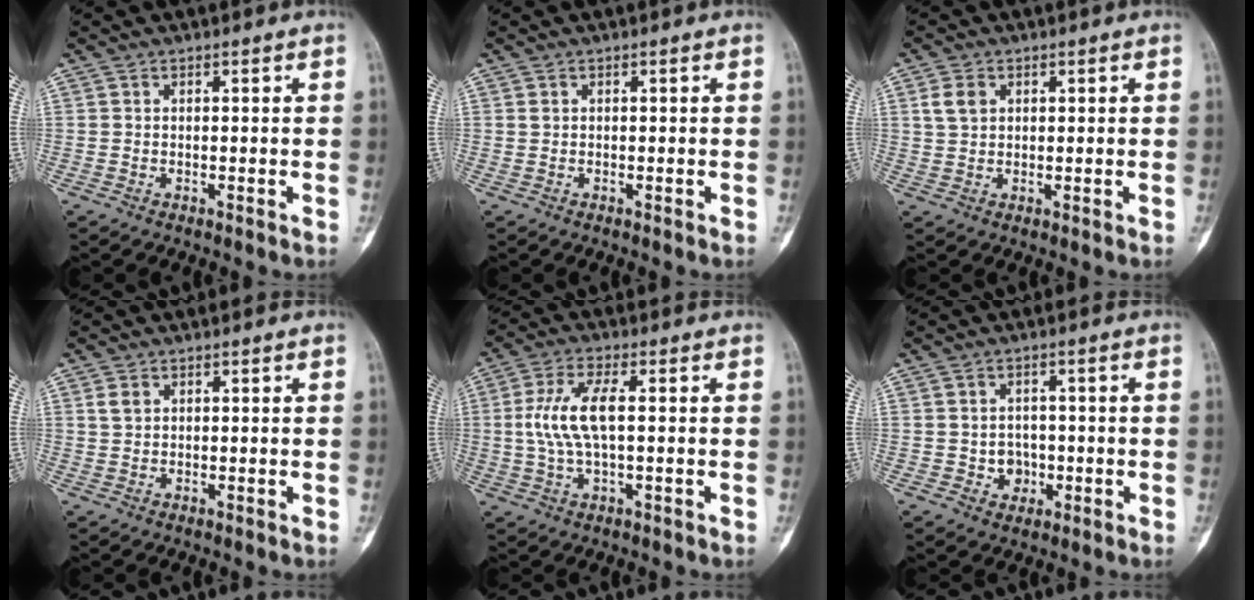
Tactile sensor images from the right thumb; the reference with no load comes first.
{"total": 0.5, "force": [0.3, 0.4, 0.2], "torque": [-0.002, 0.003, 0.006]}
{"total": 3.7, "force": [1.4, 2.7, 2.1], "torque": [-0.032, 0.002, 0.031]}
{"total": 2.0, "force": [0.9, 1.4, 1.1], "torque": [-0.018, 0.002, 0.020]}
{"total": 9.0, "force": [0.6, 3.4, 8.3], "torque": [-0.188, 0.012, 0.013]}
{"total": 3.6, "force": [-0.6, 3.3, 1.5], "torque": [0.002, 0.007, -0.005]}